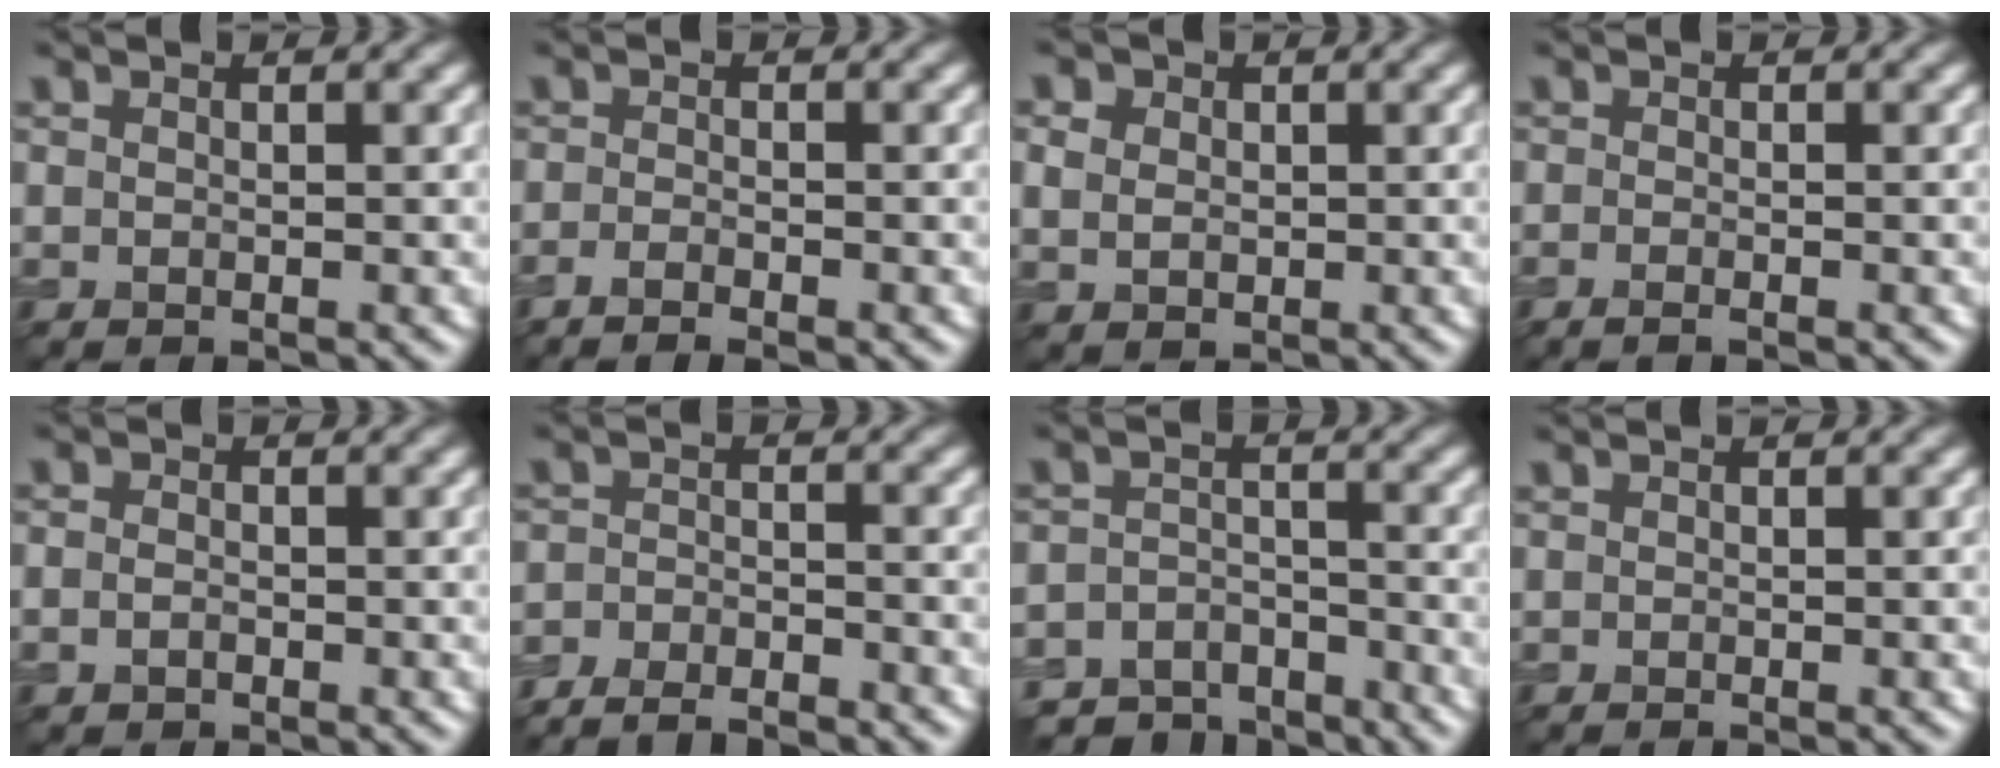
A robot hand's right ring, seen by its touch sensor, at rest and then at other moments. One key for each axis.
{"total": 1.8, "fx": -1.2, "fy": 0.3, "fz": 1.2, "tx": -0.023, "ty": -0.001, "tz": -0.027}
{"total": 4.1, "fx": 1.5, "fy": 3.2, "fz": 2.1, "tx": -0.036, "ty": 0.016, "tz": 0.005}
{"total": 1.1, "fx": -0.6, "fy": 0.3, "fz": 0.9, "tx": -0.009, "ty": -0.005, "tz": -0.014}
{"total": 1.2, "fx": -0.4, "fy": 0.8, "fz": 0.7, "tx": -0.014, "ty": 0.000, "tz": -0.011}
{"total": 6.4, "fx": -6.0, "fy": 1.6, "fz": 1.5, "tx": -0.017, "ty": -0.006, "tz": -0.091}
{"total": 5.9, "fx": -5.2, "fy": 2.7, "fz": 0.9, "tx": -0.009, "ty": -0.014, "tz": -0.091}
{"total": 0.0}